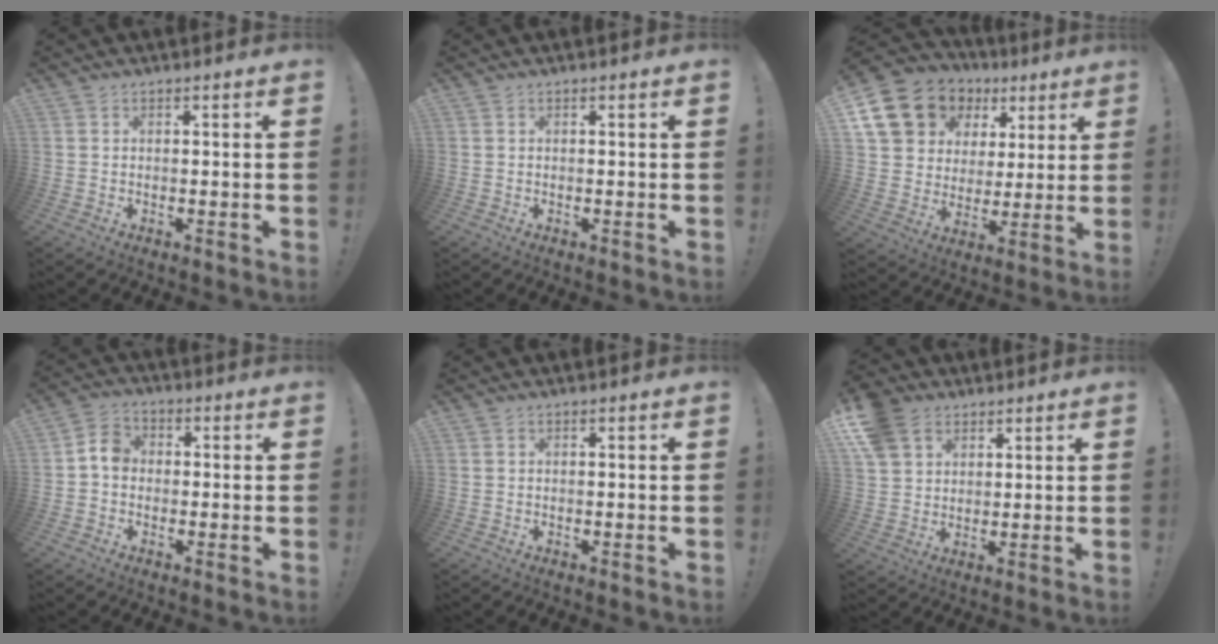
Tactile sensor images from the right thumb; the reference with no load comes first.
{"total": 0.0}
{"total": 16.0, "force": [8.0, 12.4, 6.0], "torque": [-0.100, -0.038, 0.172]}
{"total": 5.4, "force": [-1.0, 4.3, 3.1], "torque": [-0.048, 0.024, -0.014]}
{"total": 0.0}
{"total": 11.0, "force": [5.9, 8.1, 4.4], "torque": [-0.092, -0.023, 0.122]}